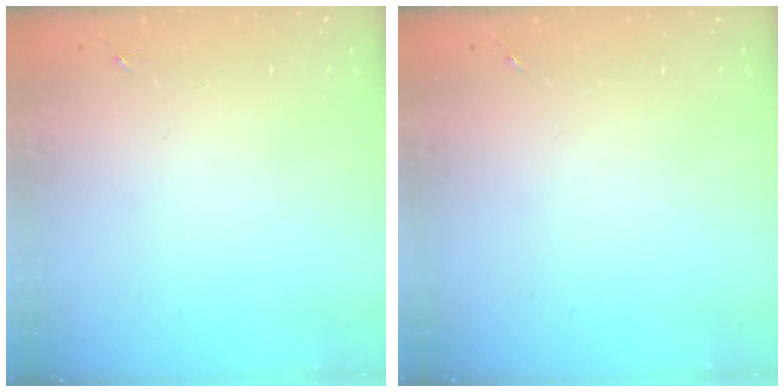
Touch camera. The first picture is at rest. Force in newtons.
{"total": 0.0}